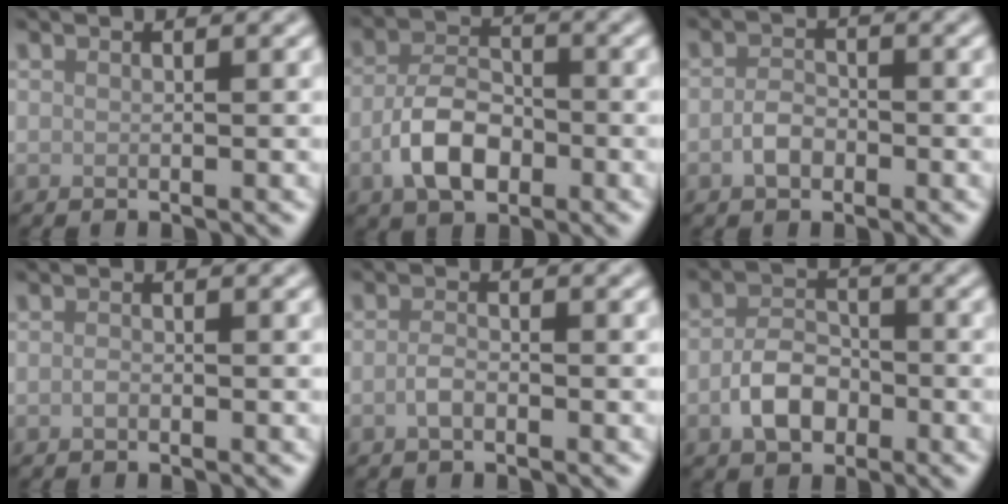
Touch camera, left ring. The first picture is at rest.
{"total": 5.4, "force": [-2.0, 3.2, 3.8], "torque": [-0.075, 0.003, -0.042]}
{"total": 2.1, "force": [-0.9, 1.4, 1.3], "torque": [-0.027, 0.004, -0.021]}
{"total": 0.6, "force": [-0.3, 0.3, 0.4], "torque": [-0.010, 0.001, -0.007]}
{"total": 1.4, "force": [-0.7, 0.6, 1.1], "torque": [-0.024, 0.002, -0.015]}
{"total": 4.0, "force": [-1.6, 2.7, 2.5], "torque": [-0.046, 0.005, -0.034]}